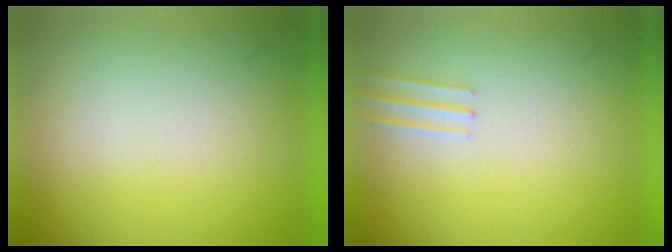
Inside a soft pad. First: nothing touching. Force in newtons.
{"total": 1.0}